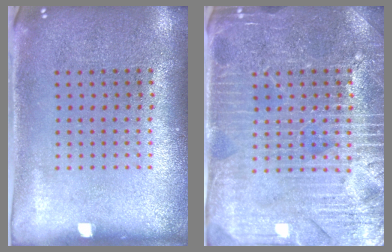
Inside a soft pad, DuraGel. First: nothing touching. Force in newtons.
{"total": 4.3, "press": 4.2, "slide": 1.0}